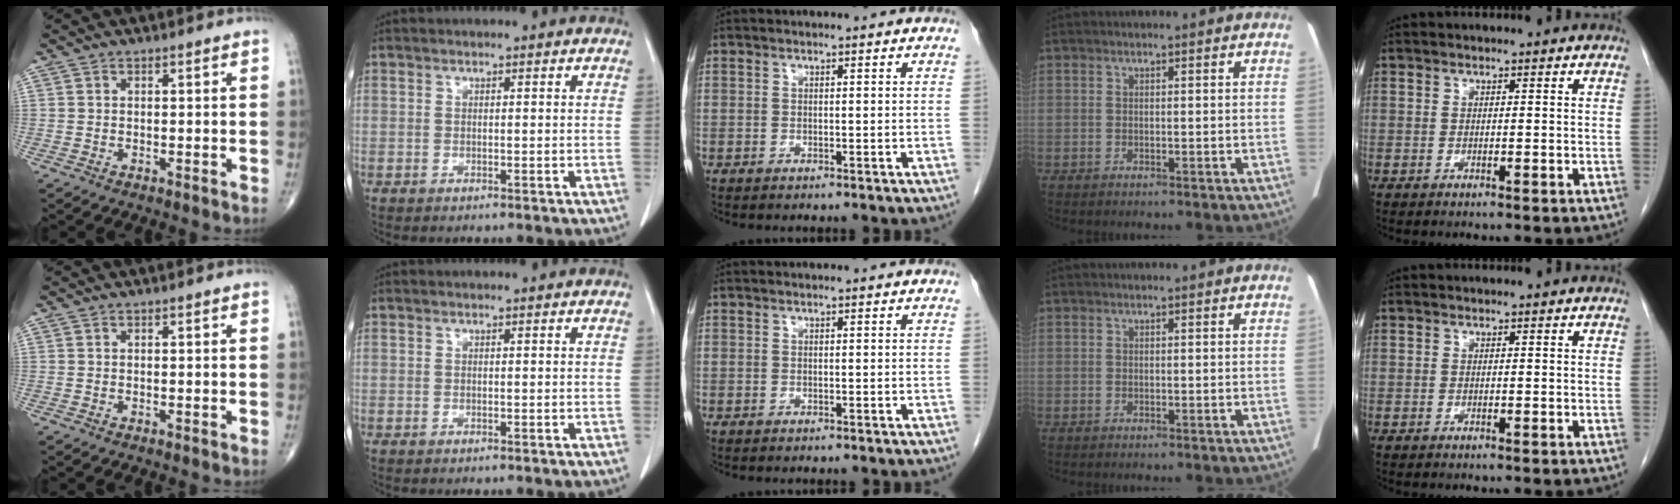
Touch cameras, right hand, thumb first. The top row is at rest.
{}